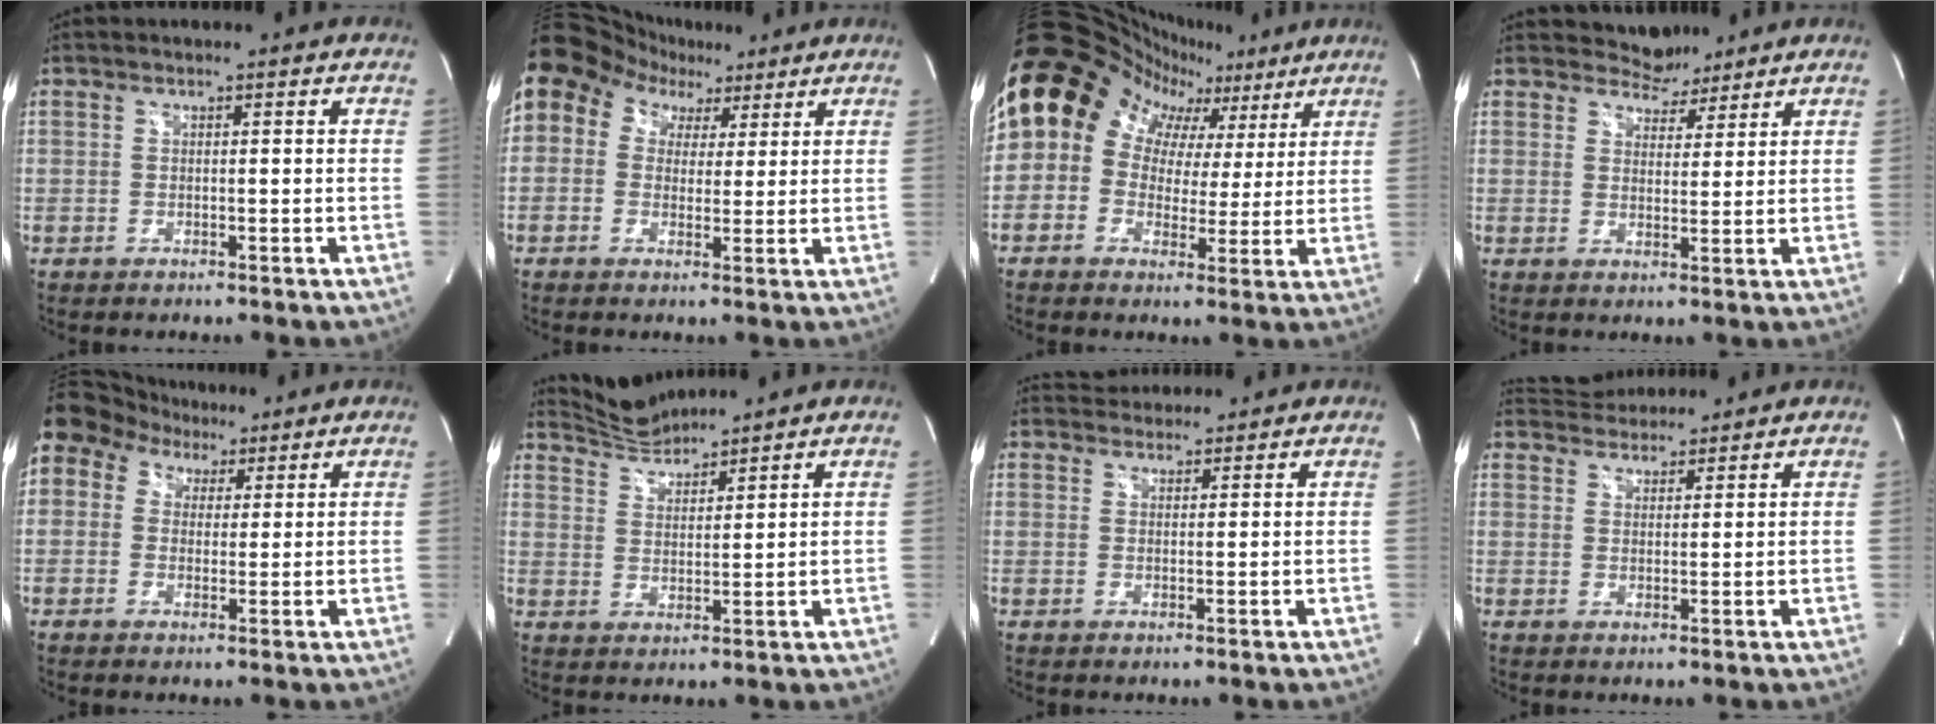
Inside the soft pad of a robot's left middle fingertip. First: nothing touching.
{"total": 9.6, "force": [5.1, 7.3, 3.5], "torque": [-0.062, 0.057, 0.091]}
{"total": 17.8, "force": [7.9, 13.8, 8.1], "torque": [-0.151, 0.080, 0.115]}
{"total": 4.3, "force": [3.9, 1.7, -0.1], "torque": [0.006, 0.001, 0.062]}
{"total": 16.2, "force": [8.5, 12.5, 5.9], "torque": [-0.199, 0.085, 0.164]}
{"total": 5.5, "force": [5.5, -0.2, -0.3], "torque": [-0.006, 0.009, 0.113]}
{"total": 4.4, "force": [4.2, 1.2, 0.2], "torque": [-0.006, 0.027, 0.069]}
{"total": 7.2, "force": [6.9, 1.6, 1.3], "torque": [-0.027, 0.027, 0.110]}